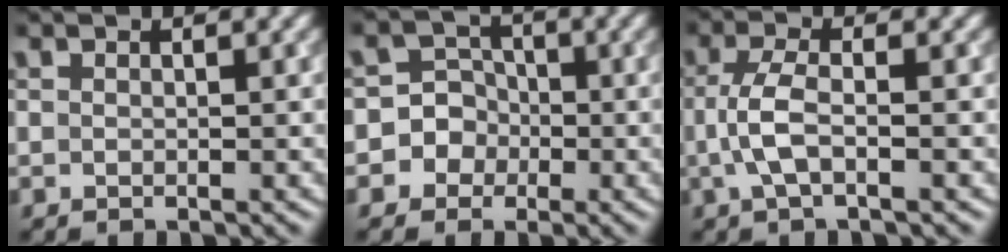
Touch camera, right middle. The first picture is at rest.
{"total": 5.9, "force": [-1.8, 5.6, 0.5], "torque": [0.014, 0.019, -0.059]}
{"total": 3.0, "force": [-0.7, 0.9, 2.7], "torque": [-0.063, 0.003, -0.017]}